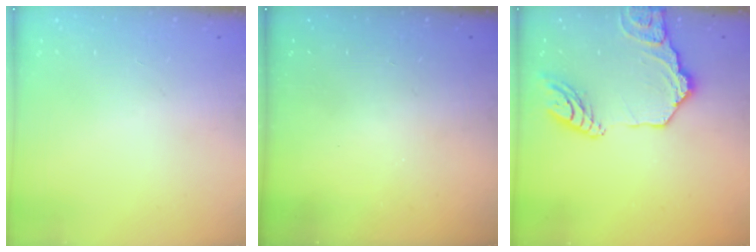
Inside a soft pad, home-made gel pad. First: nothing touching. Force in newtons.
{"total": 0.0}
{"total": 17.4, "press": 17.3, "slide": 2.2}